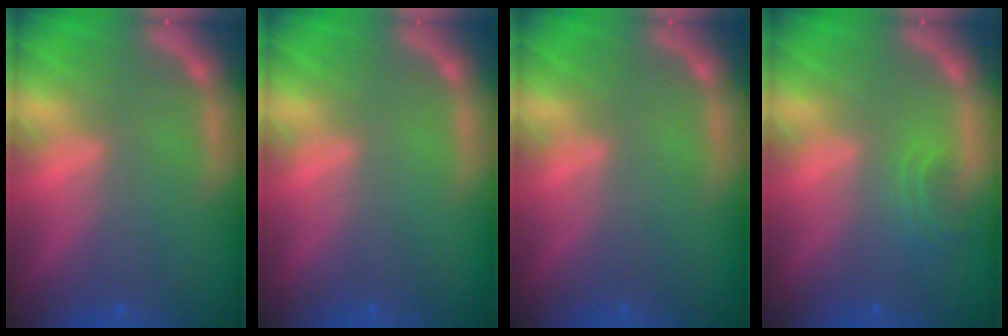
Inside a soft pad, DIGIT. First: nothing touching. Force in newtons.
{"total": 0.0}
{"total": 0.0}
{"total": 1.9}